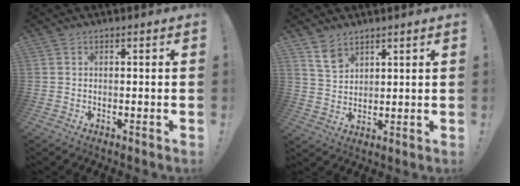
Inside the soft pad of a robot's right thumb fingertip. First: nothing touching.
{"total": 6.8, "force": [5.0, 4.1, 2.2], "torque": [-0.038, -0.029, 0.097]}